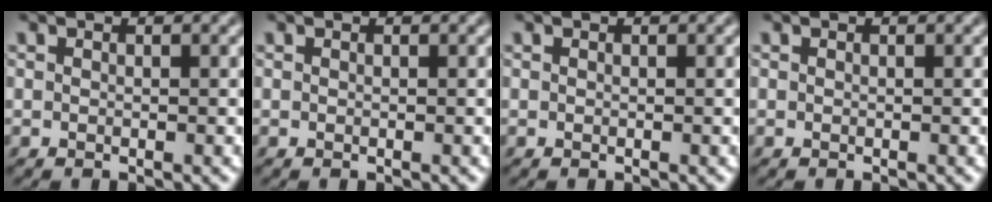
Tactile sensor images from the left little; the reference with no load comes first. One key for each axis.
{"total": 0.0}
{"total": 0.0}
{"total": 0.0}